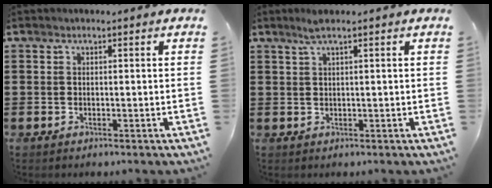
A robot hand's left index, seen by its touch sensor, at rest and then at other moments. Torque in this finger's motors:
{"motor_torque": [0.88, -0.99, 0.23, 0.05]}